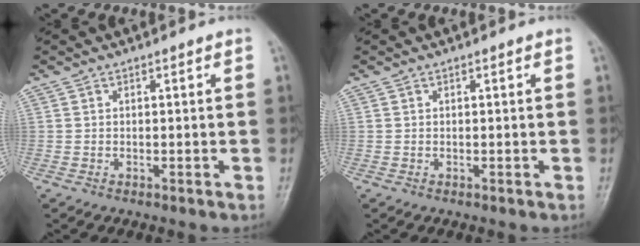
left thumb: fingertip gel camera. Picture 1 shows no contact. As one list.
[{"total": 0.0}]